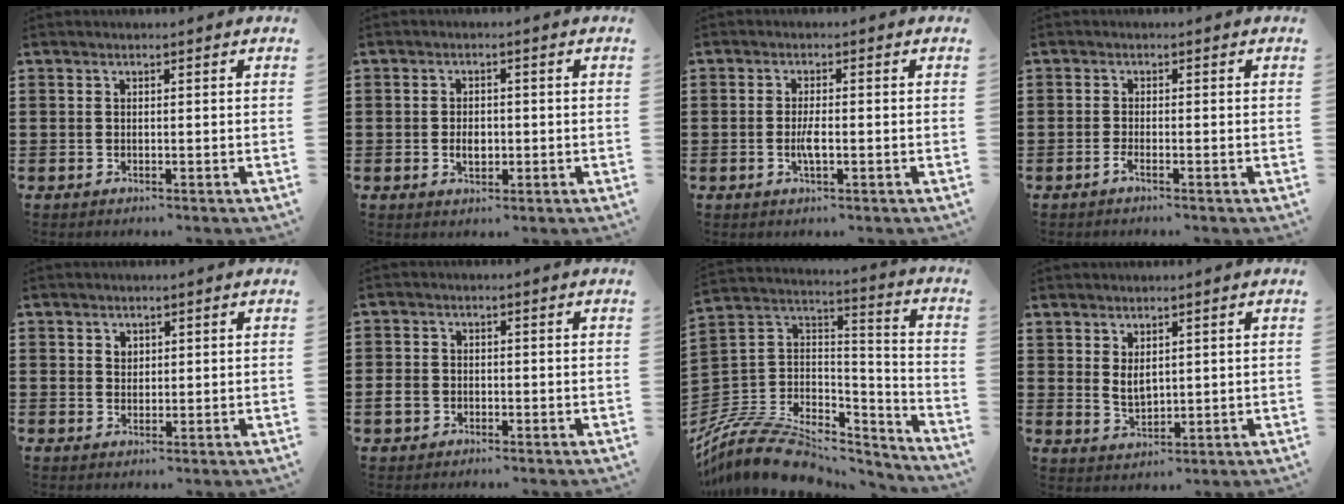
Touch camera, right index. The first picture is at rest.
{"total": 2.8, "force": [-0.4, 1.8, 2.1], "torque": [-0.034, 0.000, -0.010]}
{"total": 2.9, "force": [-0.6, 0.8, 2.8], "torque": [-0.062, -0.006, -0.014]}
{"total": 1.5, "force": [-0.9, 0.0, 1.1], "torque": [-0.029, -0.008, -0.018]}
{"total": 1.5, "force": [0.9, 1.1, 0.2], "torque": [-0.007, 0.004, 0.019]}
{"total": 2.6, "force": [-1.1, 2.0, 1.2], "torque": [-0.042, -0.005, -0.026]}
{"total": 10.3, "force": [-7.8, 4.8, 4.7], "torque": [-0.104, 0.016, -0.151]}
{"total": 2.8, "force": [1.5, 1.5, 1.7], "torque": [-0.029, 0.000, 0.027]}